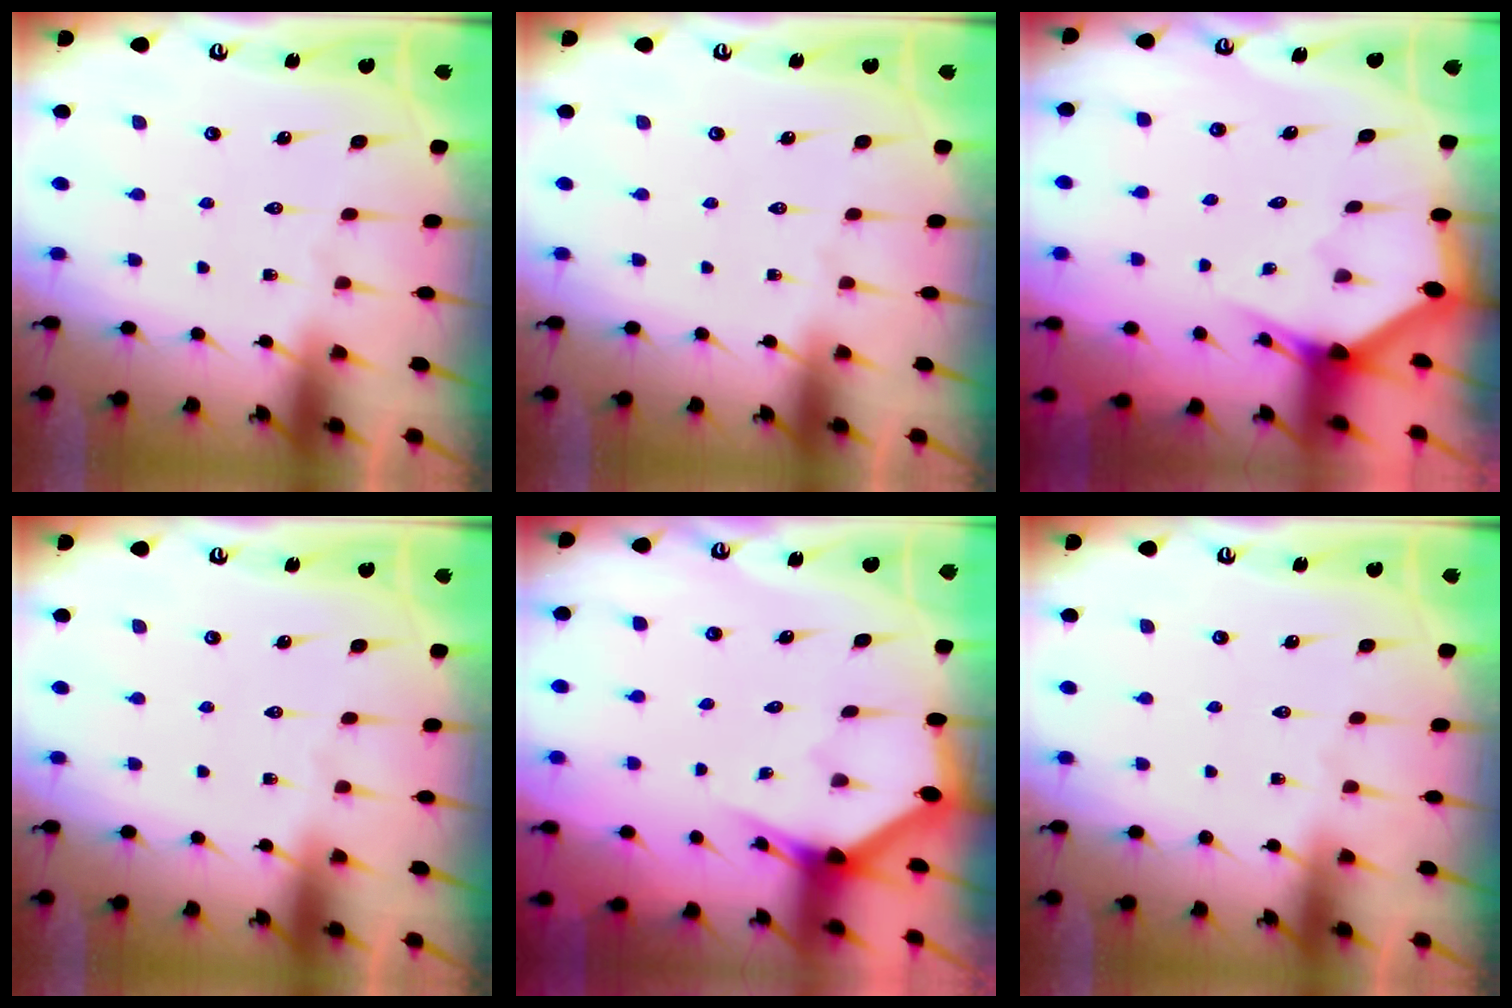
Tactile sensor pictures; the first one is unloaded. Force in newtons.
{"total": 0.0}
{"total": 2.7, "press": 2.7, "slide": 0.2}
{"total": 0.0}
{"total": 2.9, "press": 2.9, "slide": 0.1}
{"total": 0.0}